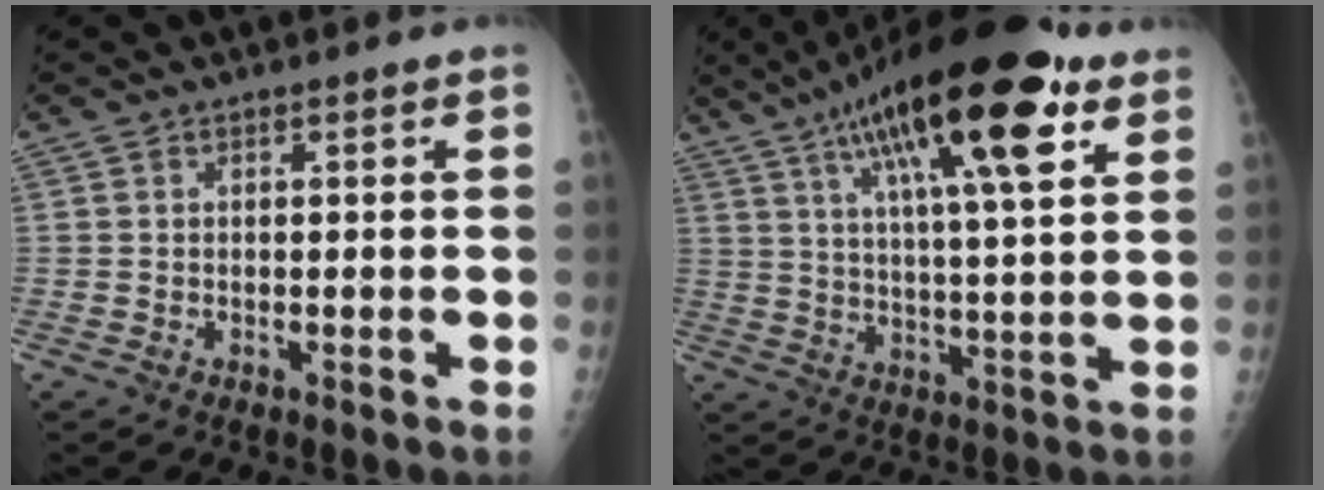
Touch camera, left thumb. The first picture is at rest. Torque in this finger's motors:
{"motor_torque": [0.61, 0.59, 1.82, -0.96, 0.46]}